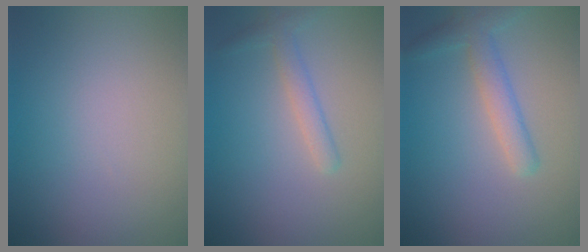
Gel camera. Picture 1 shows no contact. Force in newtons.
{"total": 1.8, "press": 1.8, "slide": 0.1}
{"total": 2.9, "press": 2.9, "slide": 0.1}